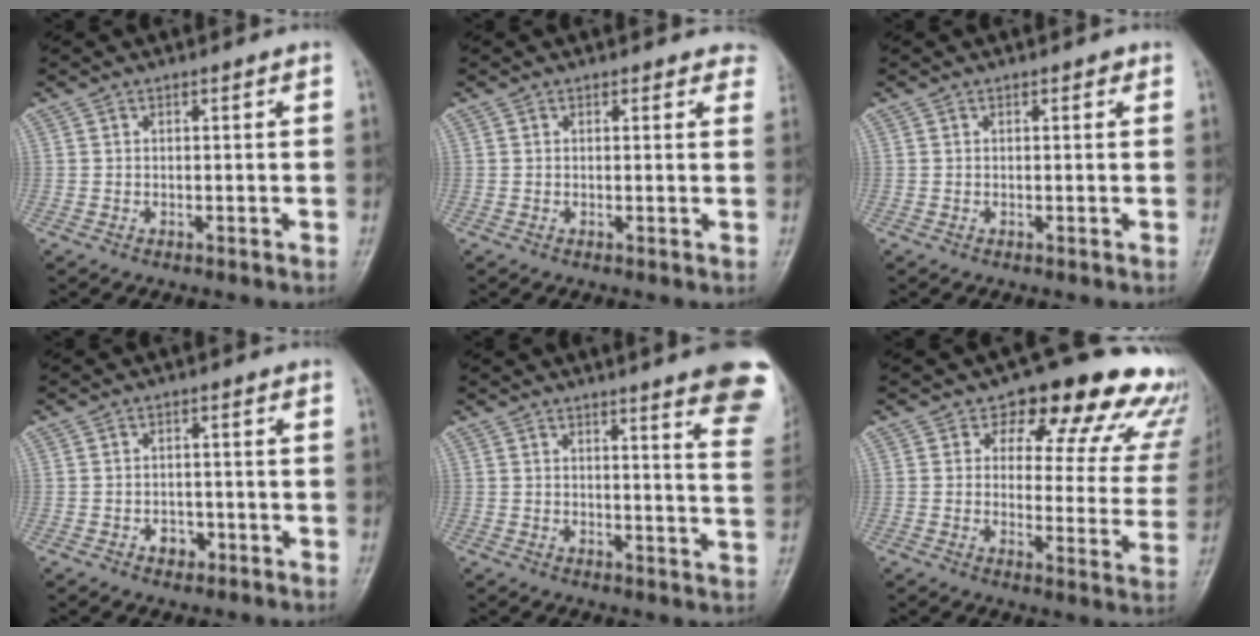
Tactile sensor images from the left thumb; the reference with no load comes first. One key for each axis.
{"total": 3.4, "fx": 3.0, "fy": 1.6, "fz": 0.5, "tx": 0.030, "ty": -0.011, "tz": 0.012}
{"total": 0.6, "fx": 0.4, "fy": 0.4, "fz": 0.4, "tx": -0.001, "ty": -0.001, "tz": 0.001}
{"total": 2.7, "fx": -1.2, "fy": 2.1, "fz": 1.3, "tx": -0.005, "ty": 0.009, "tz": -0.015}
{"total": 15.4, "fx": 10.7, "fy": 2.0, "fz": 10.8, "tx": -0.109, "ty": -0.058, "tz": 0.109}
{"total": 19.1, "fx": 14.2, "fy": 8.9, "fz": 9.1, "tx": -0.048, "ty": -0.067, "tz": 0.147}